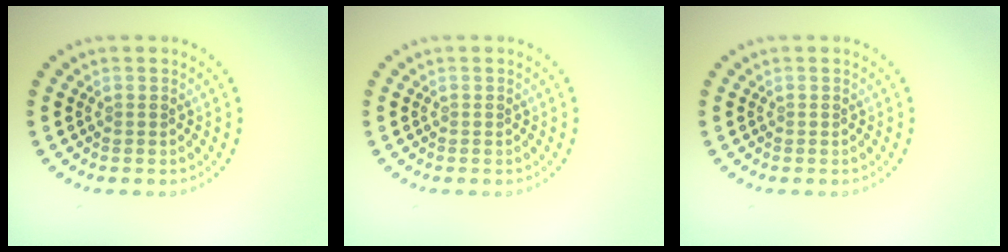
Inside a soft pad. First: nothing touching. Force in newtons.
{"total": 0.0}
{"total": 0.0}